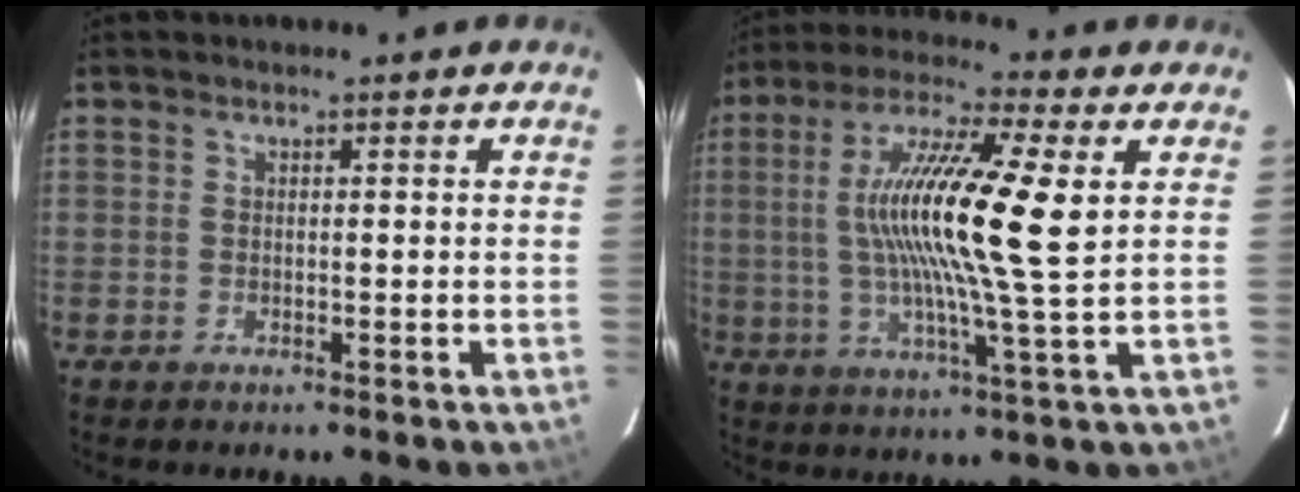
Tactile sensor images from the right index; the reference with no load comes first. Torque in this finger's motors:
{"motor_torque": [1.19, -0.37, 1.05, 0.21]}